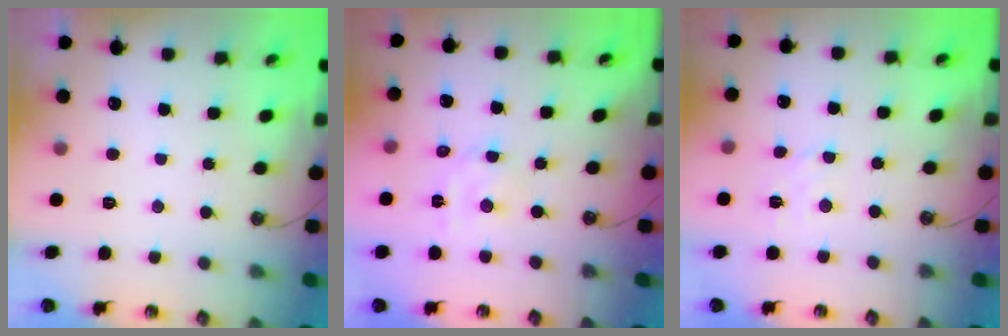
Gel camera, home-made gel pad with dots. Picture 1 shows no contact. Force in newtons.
{"total": 2.7, "press": 2.7, "slide": 0.1}
{"total": 3.4, "press": 3.3, "slide": 0.5}